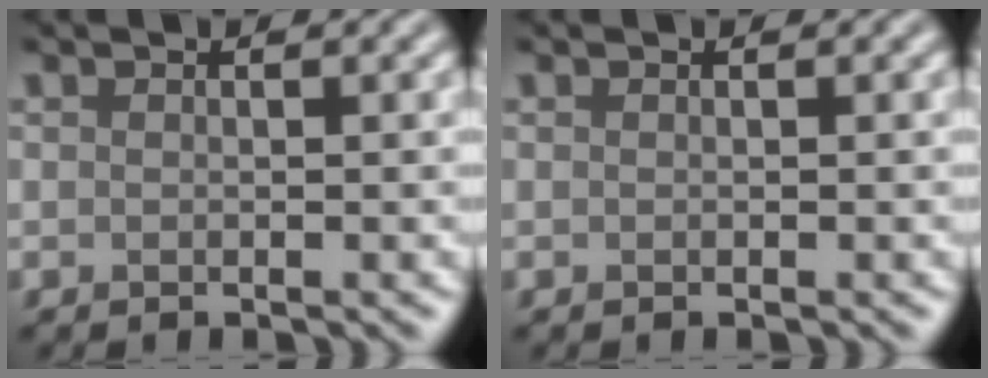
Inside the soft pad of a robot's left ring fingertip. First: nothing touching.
{"total": 0.0}